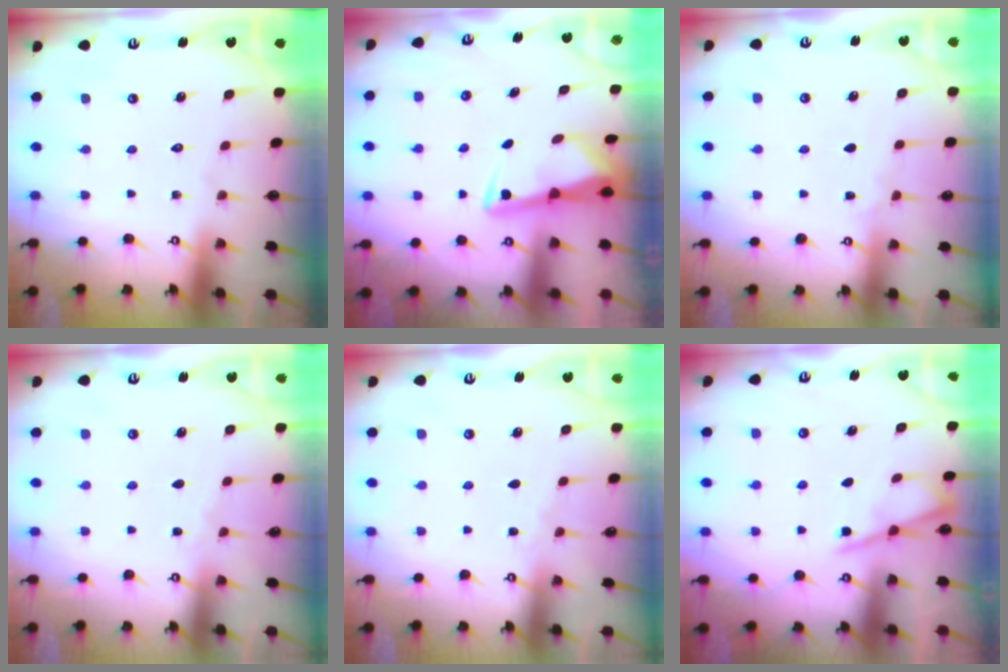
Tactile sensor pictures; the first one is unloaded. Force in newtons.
{"total": 3.1, "press": 3.1, "slide": 0.4}
{"total": 2.8, "press": 2.8, "slide": 0.4}
{"total": 2.7, "press": 2.7, "slide": 0.4}
{"total": 2.7, "press": 2.7, "slide": 0.4}
{"total": 5.4, "press": 5.3, "slide": 0.7}